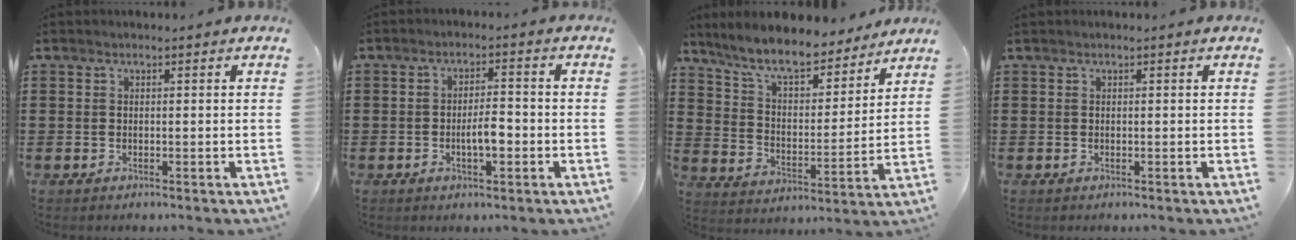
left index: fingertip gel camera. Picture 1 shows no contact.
{"total": 4.2, "force": [-1.0, 1.5, 3.8], "torque": [-0.066, 0.001, -0.024]}
{"total": 9.1, "force": [8.2, 1.4, 3.7], "torque": [-0.104, -0.045, 0.143]}
{"total": 0.0}